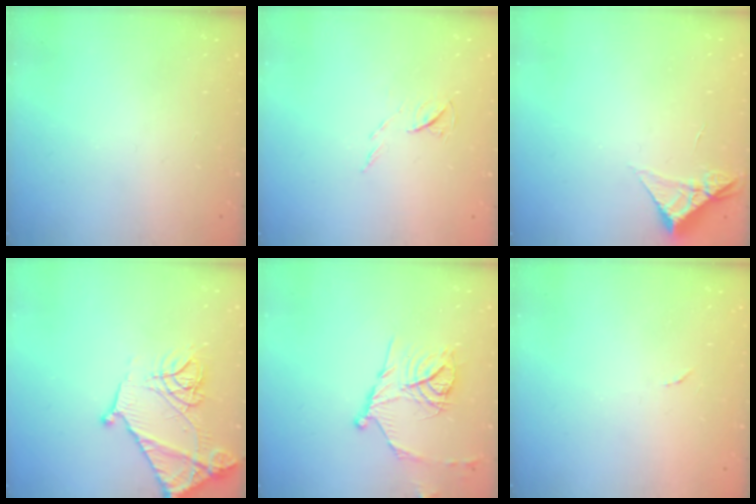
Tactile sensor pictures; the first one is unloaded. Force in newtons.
{"total": 5.0, "press": 5.0, "slide": 0.7}
{"total": 5.2, "press": 5.2, "slide": 0.3}
{"total": 17.4, "press": 17.4, "slide": 1.3}
{"total": 15.4, "press": 15.3, "slide": 1.5}
{"total": 4.0, "press": 4.0, "slide": 0.3}